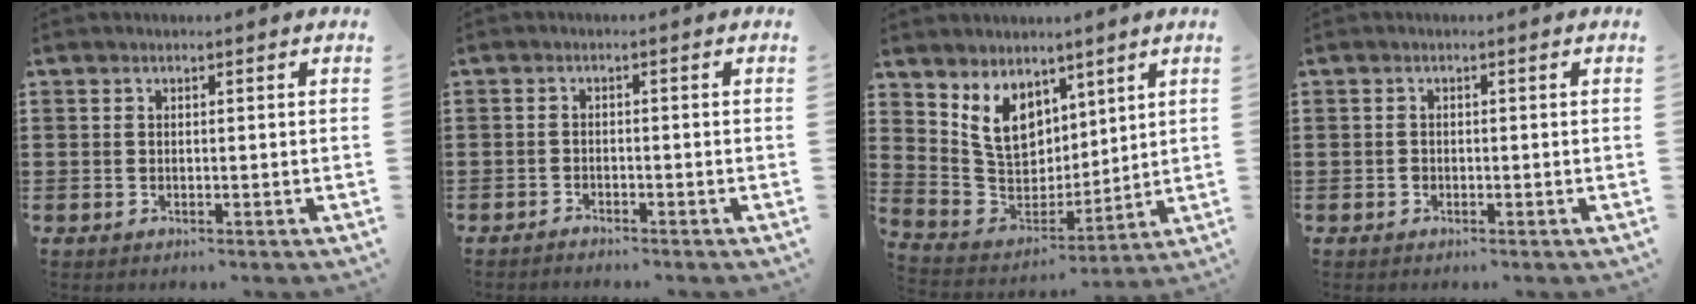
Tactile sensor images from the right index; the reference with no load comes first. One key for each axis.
{"total": 1.2, "fx": -1.1, "fy": 0.2, "fz": -0.1, "tx": -0.002, "ty": 0.005, "tz": -0.025}
{"total": 9.2, "fx": 4.8, "fy": 6.8, "fz": 4.0, "tx": -0.116, "ty": -0.013, "tz": 0.097}
{"total": 0.7, "fx": -0.4, "fy": 0.5, "fz": 0.3, "tx": -0.007, "ty": 0.002, "tz": -0.008}